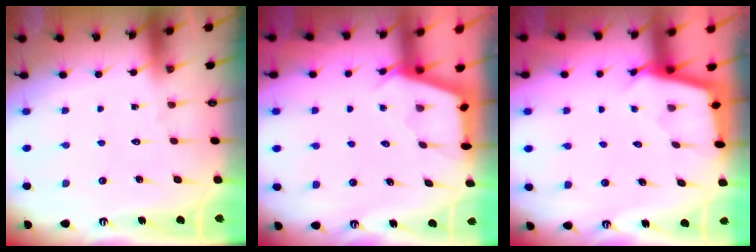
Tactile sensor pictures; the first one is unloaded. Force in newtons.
{"total": 2.7, "press": 2.7, "slide": 0.3}
{"total": 2.5, "press": 2.5, "slide": 0.2}